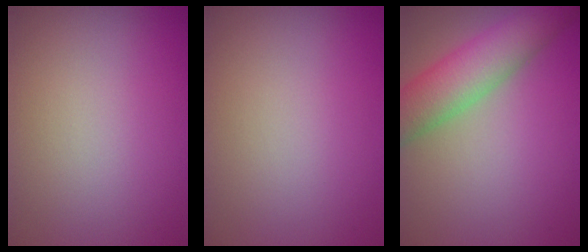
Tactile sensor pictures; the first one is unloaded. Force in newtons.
{"total": 0.0}
{"total": 6.1, "press": 6.1, "slide": 0.3}